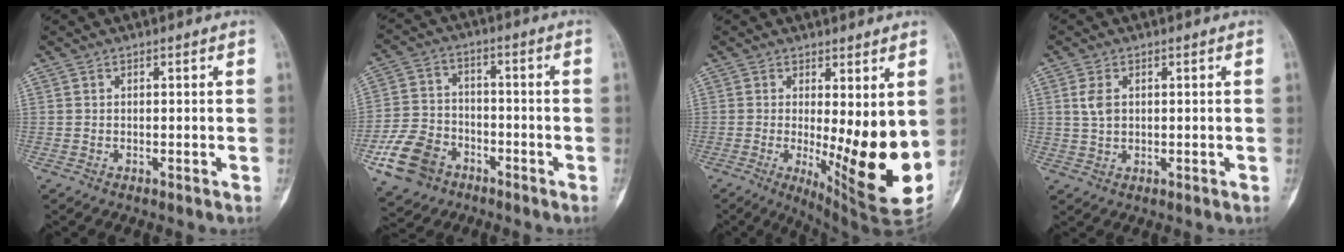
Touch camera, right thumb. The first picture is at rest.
{"total": 11.6, "force": [-5.7, 8.6, 5.4], "torque": [-0.092, 0.028, -0.103]}
{"total": 15.6, "force": [-0.8, 4.4, 14.9], "torque": [-0.198, -0.037, 0.009]}
{"total": 3.4, "force": [0.9, 2.2, 2.5], "torque": [-0.048, 0.000, 0.021]}